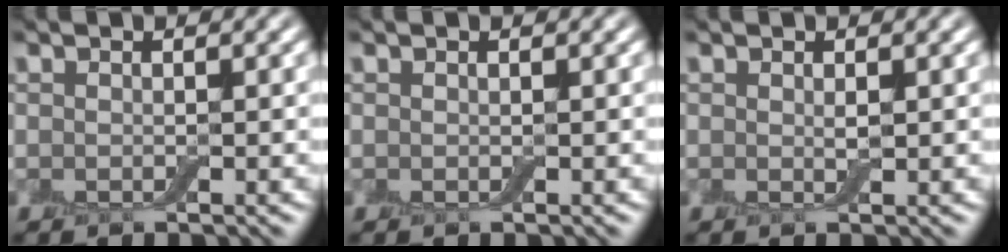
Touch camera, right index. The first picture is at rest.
{"total": 0.0}
{"total": 0.6, "force": [0.2, 0.1, 0.5], "torque": [-0.010, -0.001, 0.002]}